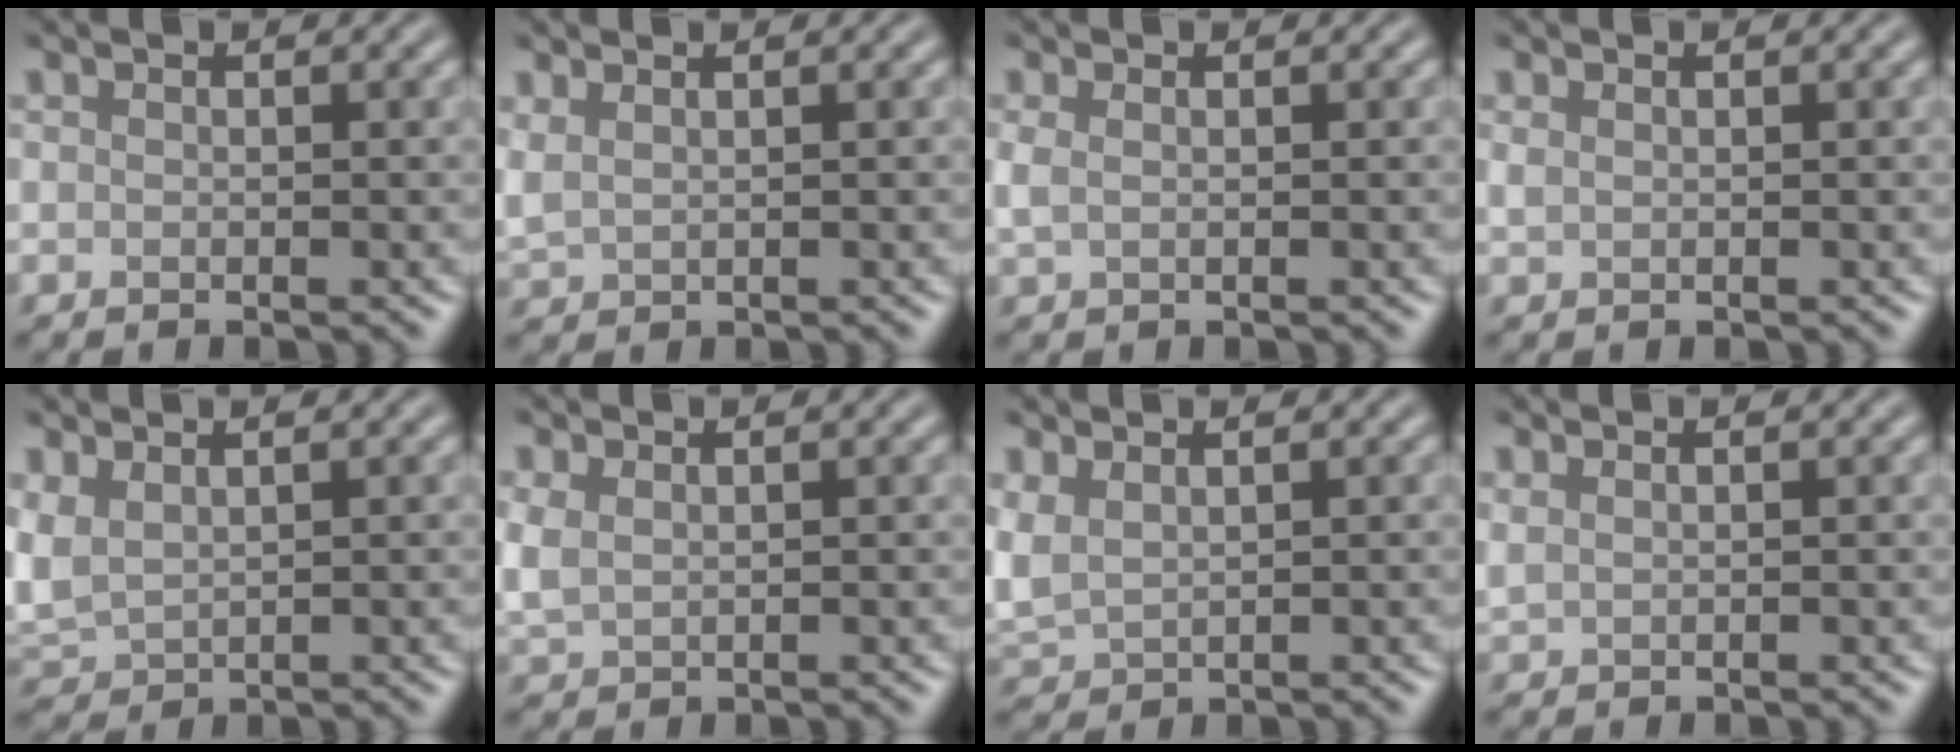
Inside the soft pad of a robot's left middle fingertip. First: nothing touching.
{"total": 1.5, "force": [1.1, 0.7, 0.8], "torque": [-0.025, 0.001, 0.029]}
{"total": 1.1, "force": [0.3, 0.6, 0.9], "torque": [-0.025, 0.001, 0.007]}
{"total": 0.6, "force": [0.4, 0.3, 0.4], "torque": [-0.010, 0.001, 0.010]}
{"total": 2.7, "force": [1.1, 1.7, 1.8], "torque": [-0.058, 0.003, 0.029]}
{"total": 2.2, "force": [0.6, 1.5, 1.5], "torque": [-0.045, 0.000, 0.016]}
{"total": 2.5, "force": [1.2, 1.4, 1.6], "torque": [-0.054, 0.005, 0.031]}
{"total": 0.9, "force": [0.7, 0.3, 0.4], "torque": [-0.013, 0.000, 0.018]}